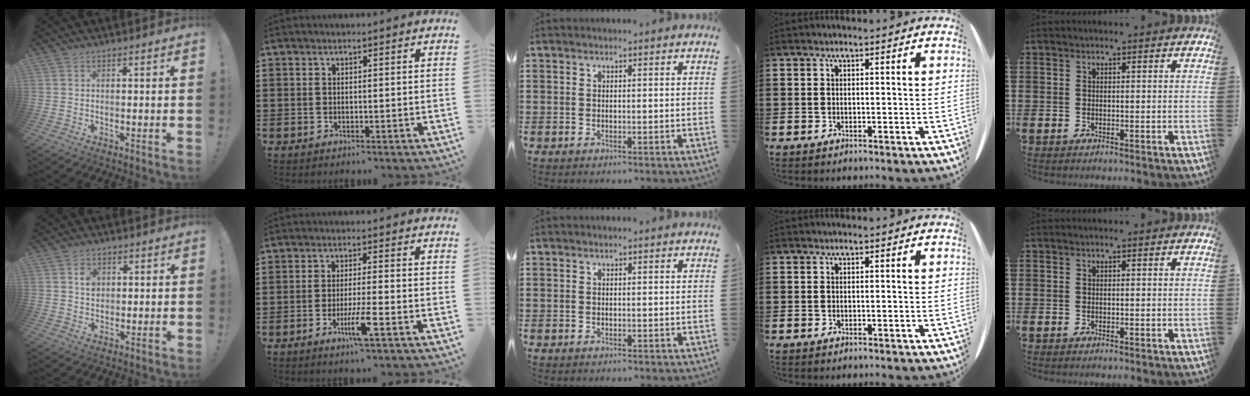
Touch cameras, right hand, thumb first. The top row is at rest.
{"thumb": {"total": 4.3, "force": [1.1, 3.6, 2.1], "torque": [-0.021, -0.001, 0.015]}, "index": {"total": 5.2, "force": [-2.4, -0.1, 4.7], "torque": [-0.097, -0.022, -0.045]}}